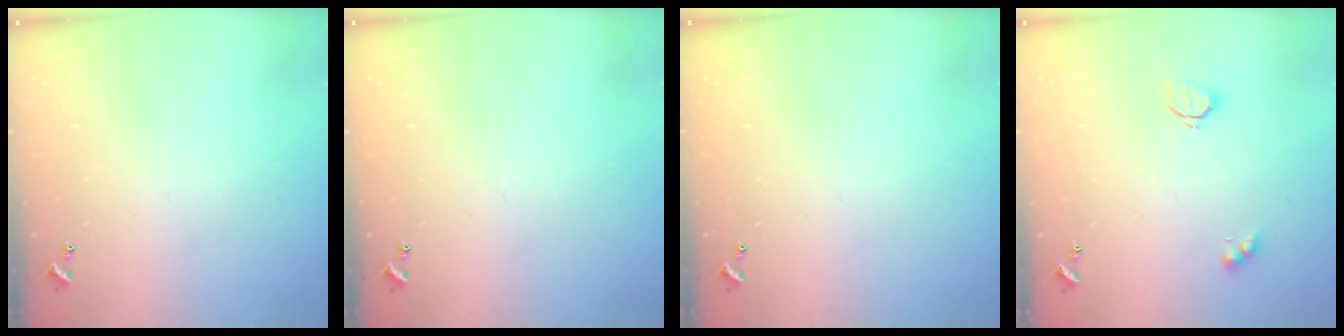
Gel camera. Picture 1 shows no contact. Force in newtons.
{"total": 0.0}
{"total": 0.0}
{"total": 2.6, "press": 2.6, "slide": 0.5}